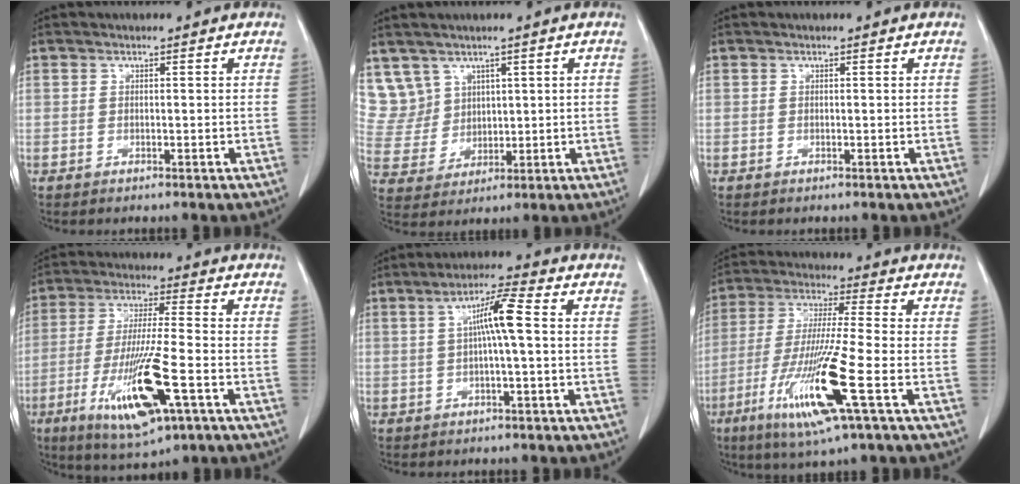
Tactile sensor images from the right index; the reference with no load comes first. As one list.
[{"total": 7.6, "force": [4.5, 6.1, -0.1], "torque": [-0.005, 0.020, 0.107]}, {"total": 0.0}, {"total": 15.0, "force": [-5.8, 1.7, 13.7], "torque": [-0.270, -0.029, -0.096]}, {"total": 6.3, "force": [0.6, 0.1, 6.2], "torque": [-0.112, 0.014, 0.009]}, {"total": 15.1, "force": [-5.7, -0.2, 14.0], "torque": [-0.286, -0.029, -0.108]}]